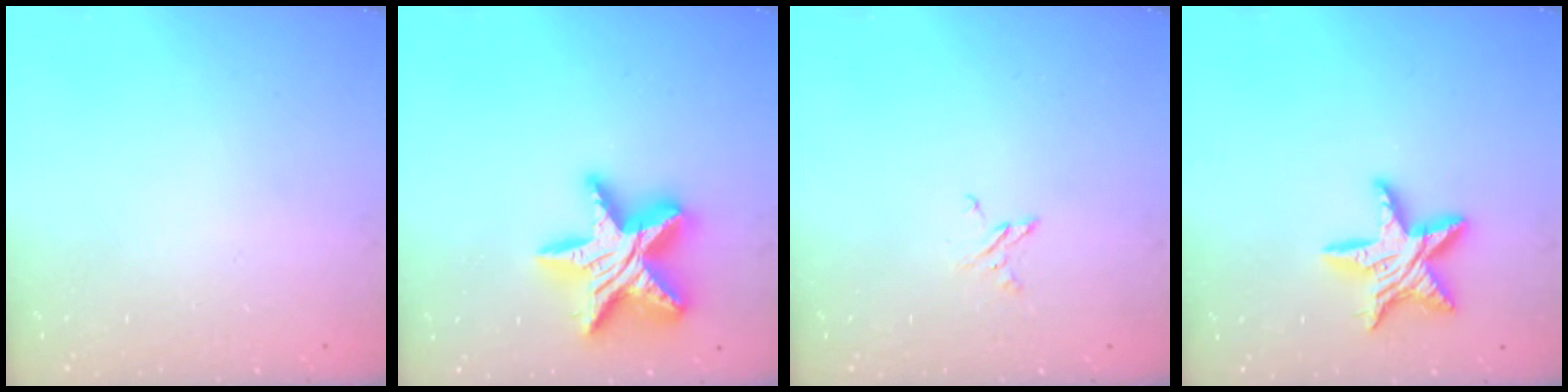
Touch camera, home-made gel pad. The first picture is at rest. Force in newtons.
{"total": 20.3, "press": 20.2, "slide": 1.8}
{"total": 3.2, "press": 3.2, "slide": 0.4}
{"total": 13.1, "press": 13.1, "slide": 0.9}